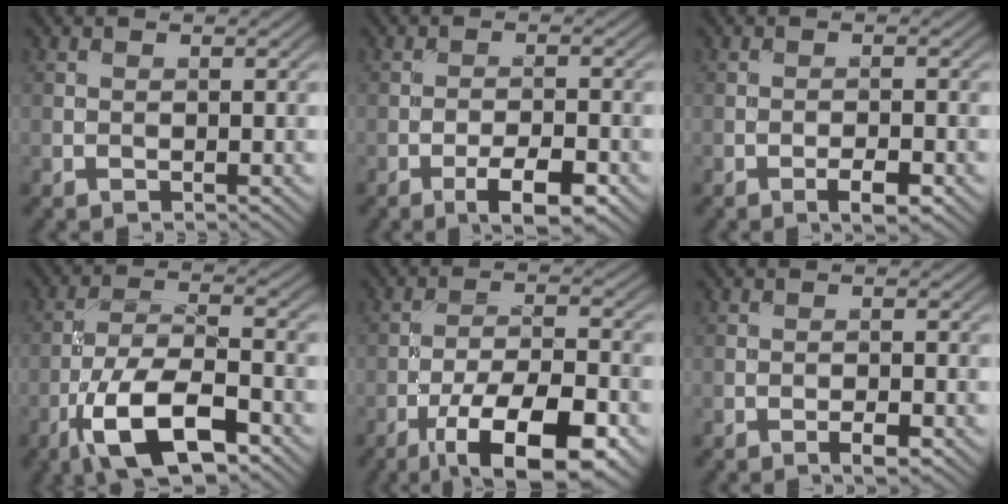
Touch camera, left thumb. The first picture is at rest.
{"total": 4.9, "force": [-2.9, 1.3, 3.8], "torque": [-0.065, 0.006, -0.045]}
{"total": 2.6, "force": [-1.4, 0.7, 2.0], "torque": [-0.037, 0.002, -0.027]}
{"total": 11.6, "force": [-6.2, 4.2, 8.8], "torque": [-0.167, -0.003, -0.128]}
{"total": 13.0, "force": [-7.4, 4.3, 9.8], "torque": [-0.172, -0.004, -0.124]}
{"total": 1.8, "force": [-1.0, 0.5, 1.4], "torque": [-0.025, 0.002, -0.019]}